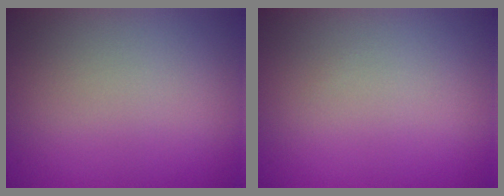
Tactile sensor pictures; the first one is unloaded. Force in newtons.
{"total": 0.0}